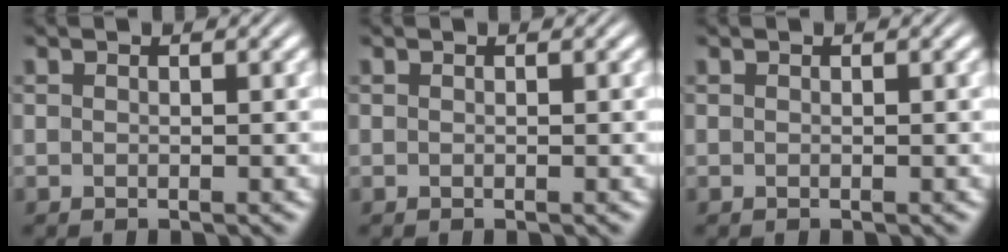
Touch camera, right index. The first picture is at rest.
{"total": 0.0}
{"total": 0.0}